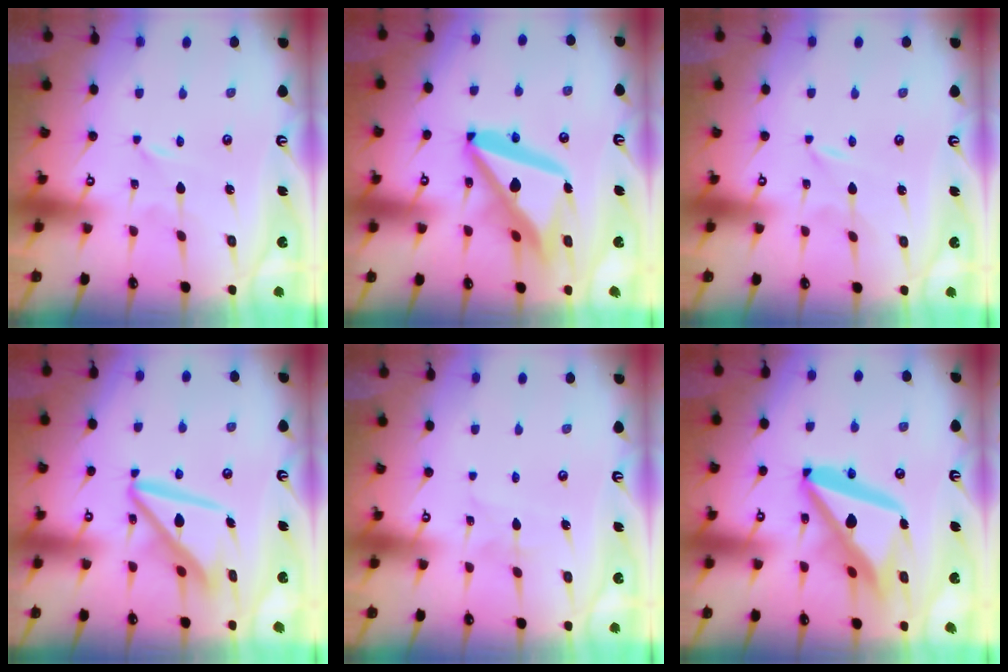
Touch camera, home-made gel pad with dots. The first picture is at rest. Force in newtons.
{"total": 17.4, "press": 17.2, "slide": 2.1}
{"total": 0.0}
{"total": 12.5, "press": 12.4, "slide": 1.3}
{"total": 2.6, "press": 2.6, "slide": 0.2}
{"total": 17.4, "press": 17.2, "slide": 2.1}